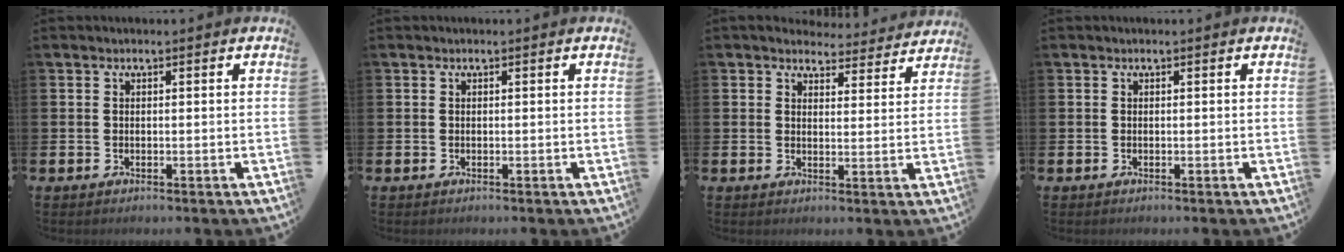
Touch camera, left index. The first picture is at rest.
{"total": 0.0}
{"total": 4.4, "force": [4.3, 0.9, 0.2], "torque": [-0.012, -0.039, 0.073]}
{"total": 0.0}